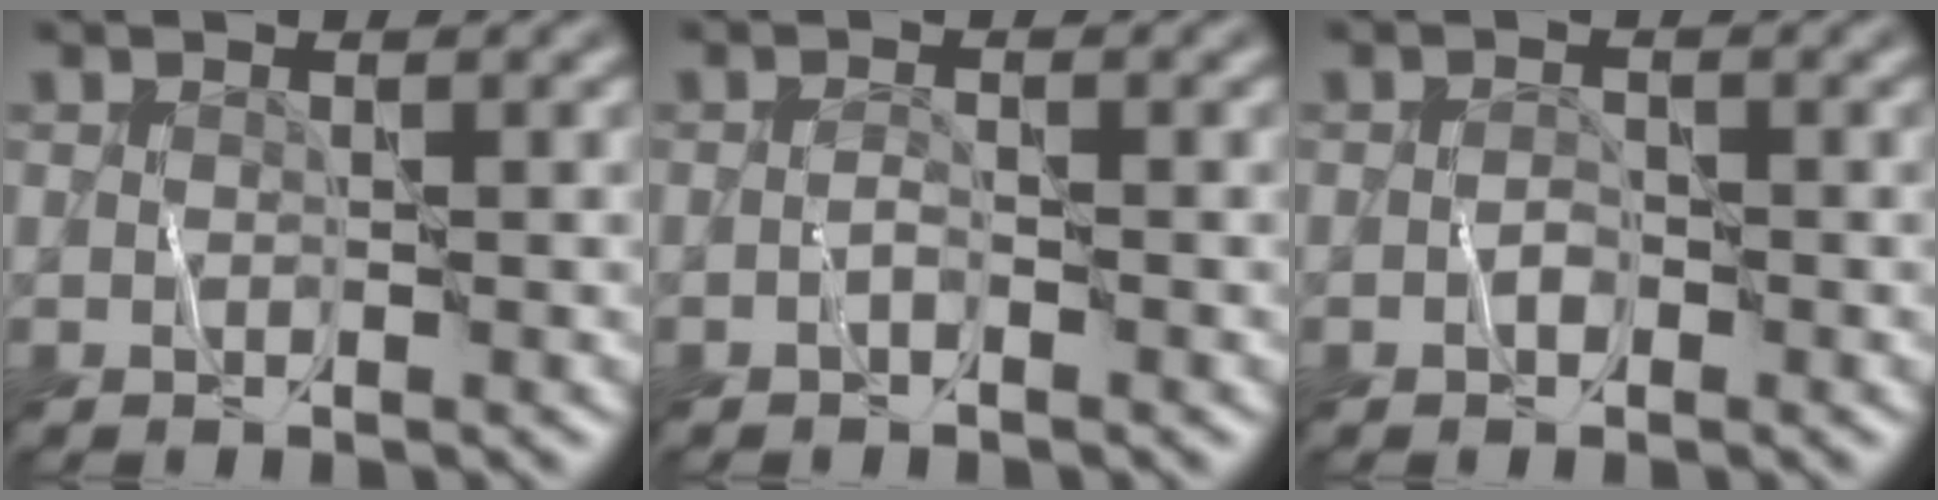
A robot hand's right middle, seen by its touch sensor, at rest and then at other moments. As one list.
[{"total": 0.5, "force": [-0.3, 0.1, 0.4], "torque": [-0.007, 0.004, -0.008]}, {"total": 0.7, "force": [-0.3, 0.5, 0.4], "torque": [-0.005, 0.004, -0.006]}]